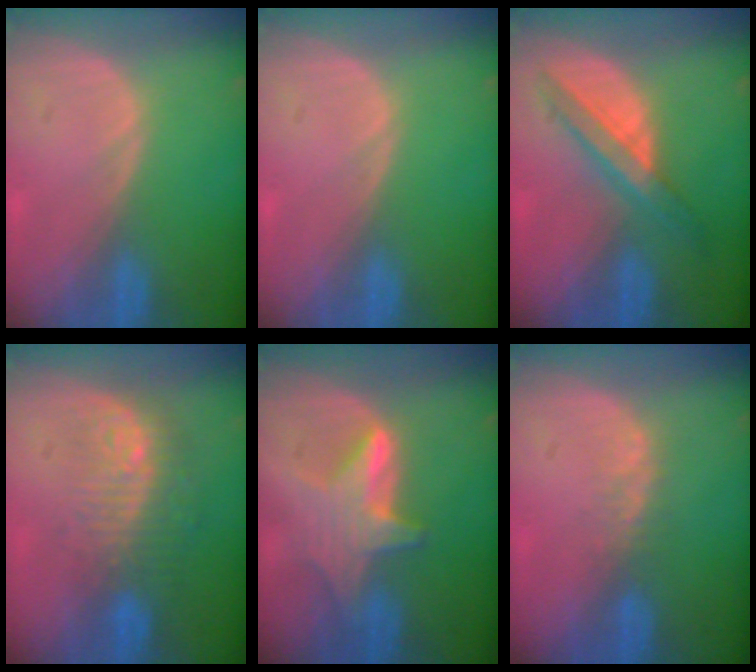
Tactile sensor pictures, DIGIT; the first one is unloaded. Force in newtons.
{"total": 0.0}
{"total": 5.8, "press": 5.7, "slide": 0.9}
{"total": 9.3, "press": 8.3, "slide": 4.2}
{"total": 6.2, "press": 6.2, "slide": 0.6}
{"total": 2.5, "press": 1.9, "slide": 1.5}